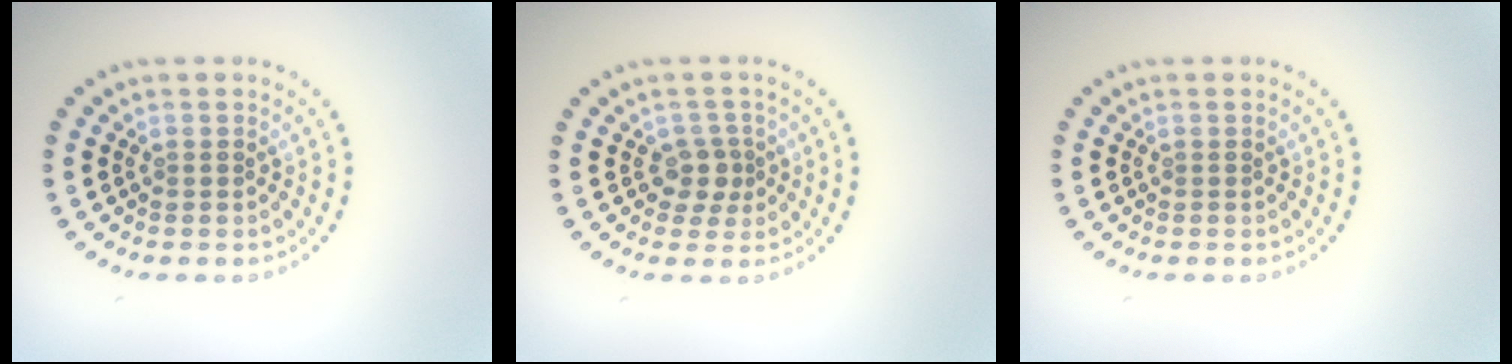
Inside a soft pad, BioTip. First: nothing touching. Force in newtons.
{"total": 2.0, "press": 1.6, "slide": 1.2}
{"total": 0.0}